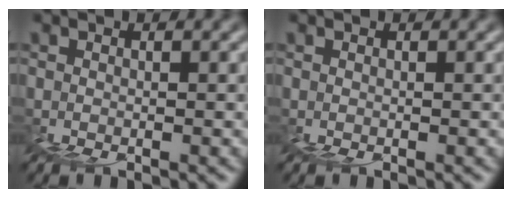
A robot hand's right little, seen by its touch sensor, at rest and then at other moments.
{"total": 0.0}